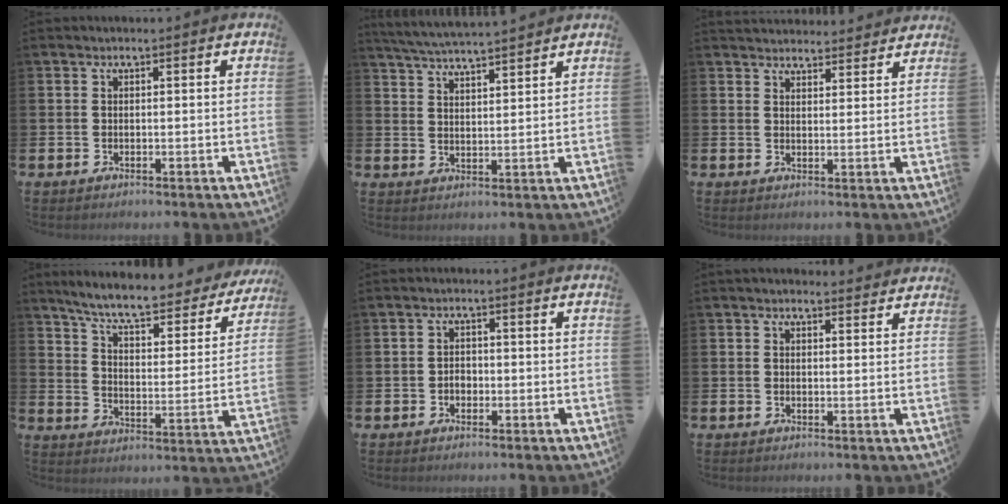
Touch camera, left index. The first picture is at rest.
{"total": 5.0, "force": [5.0, -0.1, 0.8], "torque": [-0.033, -0.027, 0.088]}
{"total": 3.7, "force": [3.6, 0.7, -0.1], "torque": [-0.003, -0.019, 0.067]}
{"total": 7.7, "force": [6.9, 1.1, 3.1], "torque": [-0.086, -0.052, 0.114]}
{"total": 1.6, "force": [-0.5, 1.3, 0.8], "torque": [0.000, -0.002, -0.016]}
{"total": 1.7, "force": [1.7, 0.4, 0.2], "torque": [0.005, -0.006, 0.028]}